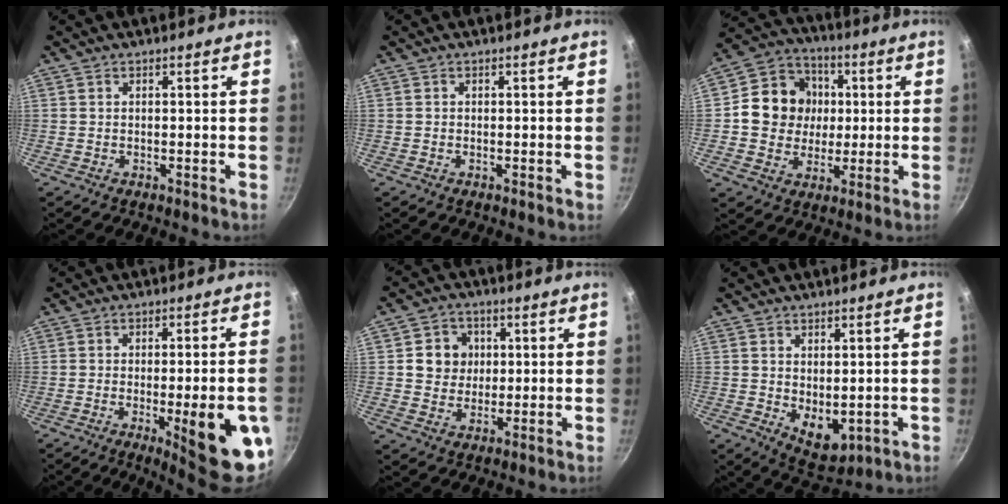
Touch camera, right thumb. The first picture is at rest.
{"total": 0.0}
{"total": 13.7, "force": [1.2, 12.4, 5.7], "torque": [-0.067, 0.018, 0.011]}
{"total": 16.9, "force": [-5.1, 4.2, 15.5], "torque": [-0.168, 0.009, -0.058]}
{"total": 7.3, "force": [1.2, 6.7, 2.6], "torque": [-0.005, 0.004, 0.016]}
{"total": 6.6, "force": [0.1, 4.2, 5.1], "torque": [-0.057, -0.017, 0.019]}